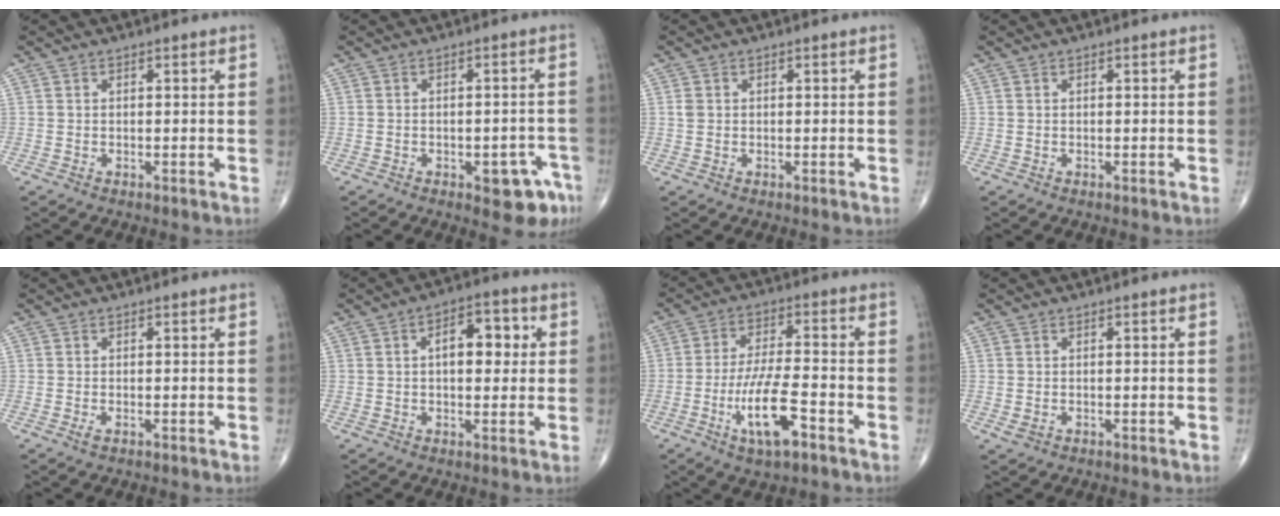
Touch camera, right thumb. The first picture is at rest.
{"total": 7.0, "force": [-3.5, 3.1, 5.2], "torque": [-0.042, 0.025, -0.036]}
{"total": 1.1, "force": [0.2, 0.9, 0.6], "torque": [-0.011, 0.003, 0.005]}
{"total": 0.0}
{"total": 0.8, "force": [-0.4, 0.3, 0.6], "torque": [-0.014, -0.002, -0.007]}
{"total": 8.4, "force": [1.5, 4.5, 6.9], "torque": [-0.076, 0.014, 0.017]}
{"total": 11.1, "force": [-4.9, 3.2, 9.5], "torque": [-0.182, 0.022, -0.085]}
{"total": 1.1, "force": [-0.2, 0.8, 0.7], "torque": [-0.012, 0.001, 0.000]}